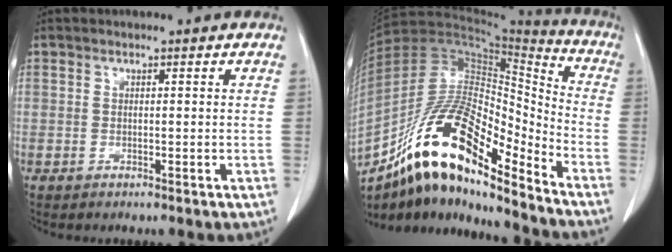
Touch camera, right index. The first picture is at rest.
{"total": 21.6, "force": [-14.6, 5.9, 14.9], "torque": [-0.272, 0.012, -0.256]}